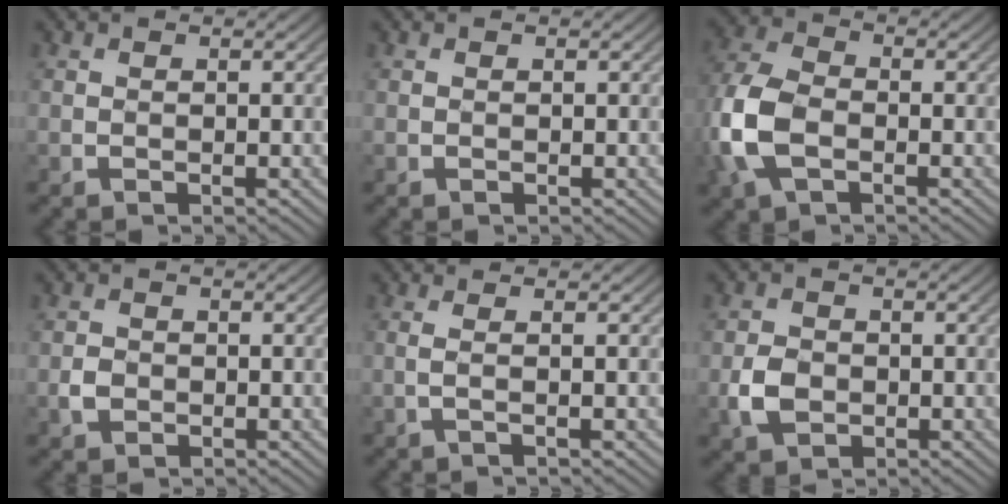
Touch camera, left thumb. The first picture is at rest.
{"total": 0.0}
{"total": 9.3, "force": [-3.1, 5.8, 6.5], "torque": [-0.188, 0.006, -0.077]}
{"total": 1.8, "force": [-1.2, 1.3, 0.5], "torque": [-0.022, 0.000, -0.025]}
{"total": 1.0, "force": [-0.3, -0.6, 0.7], "torque": [-0.017, 0.001, -0.005]}
{"total": 3.8, "force": [-1.9, 2.8, 1.9], "torque": [-0.049, 0.001, -0.037]}